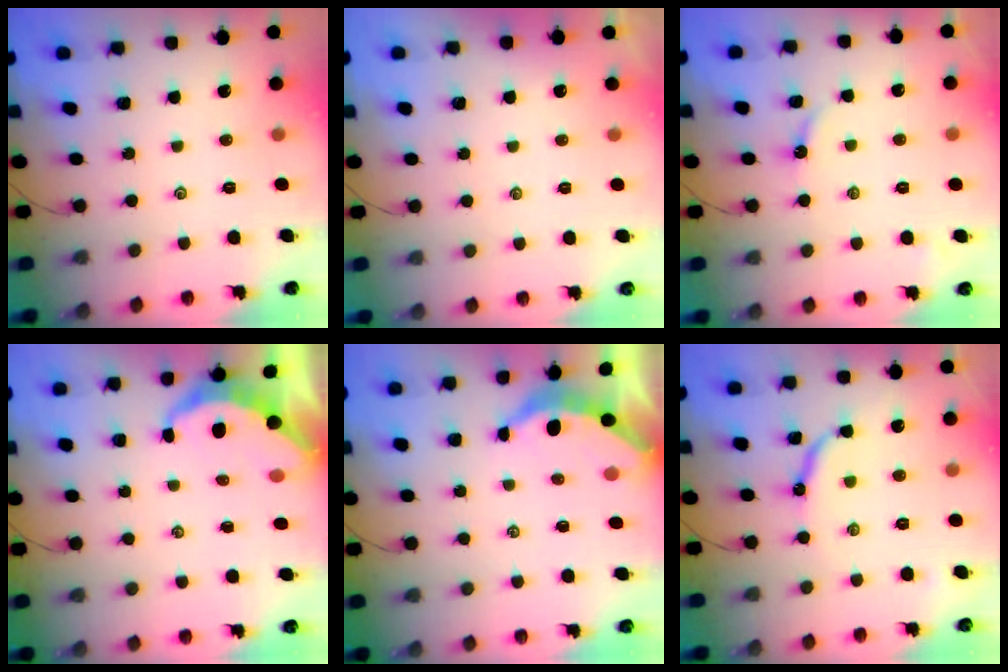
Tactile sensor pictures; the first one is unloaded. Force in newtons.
{"total": 1.2, "press": 1.2, "slide": 0.3}
{"total": 2.9, "press": 2.9, "slide": 0.2}
{"total": 4.7, "press": 4.7, "slide": 0.4}
{"total": 3.8, "press": 3.8, "slide": 0.4}
{"total": 8.3, "press": 8.3, "slide": 0.3}